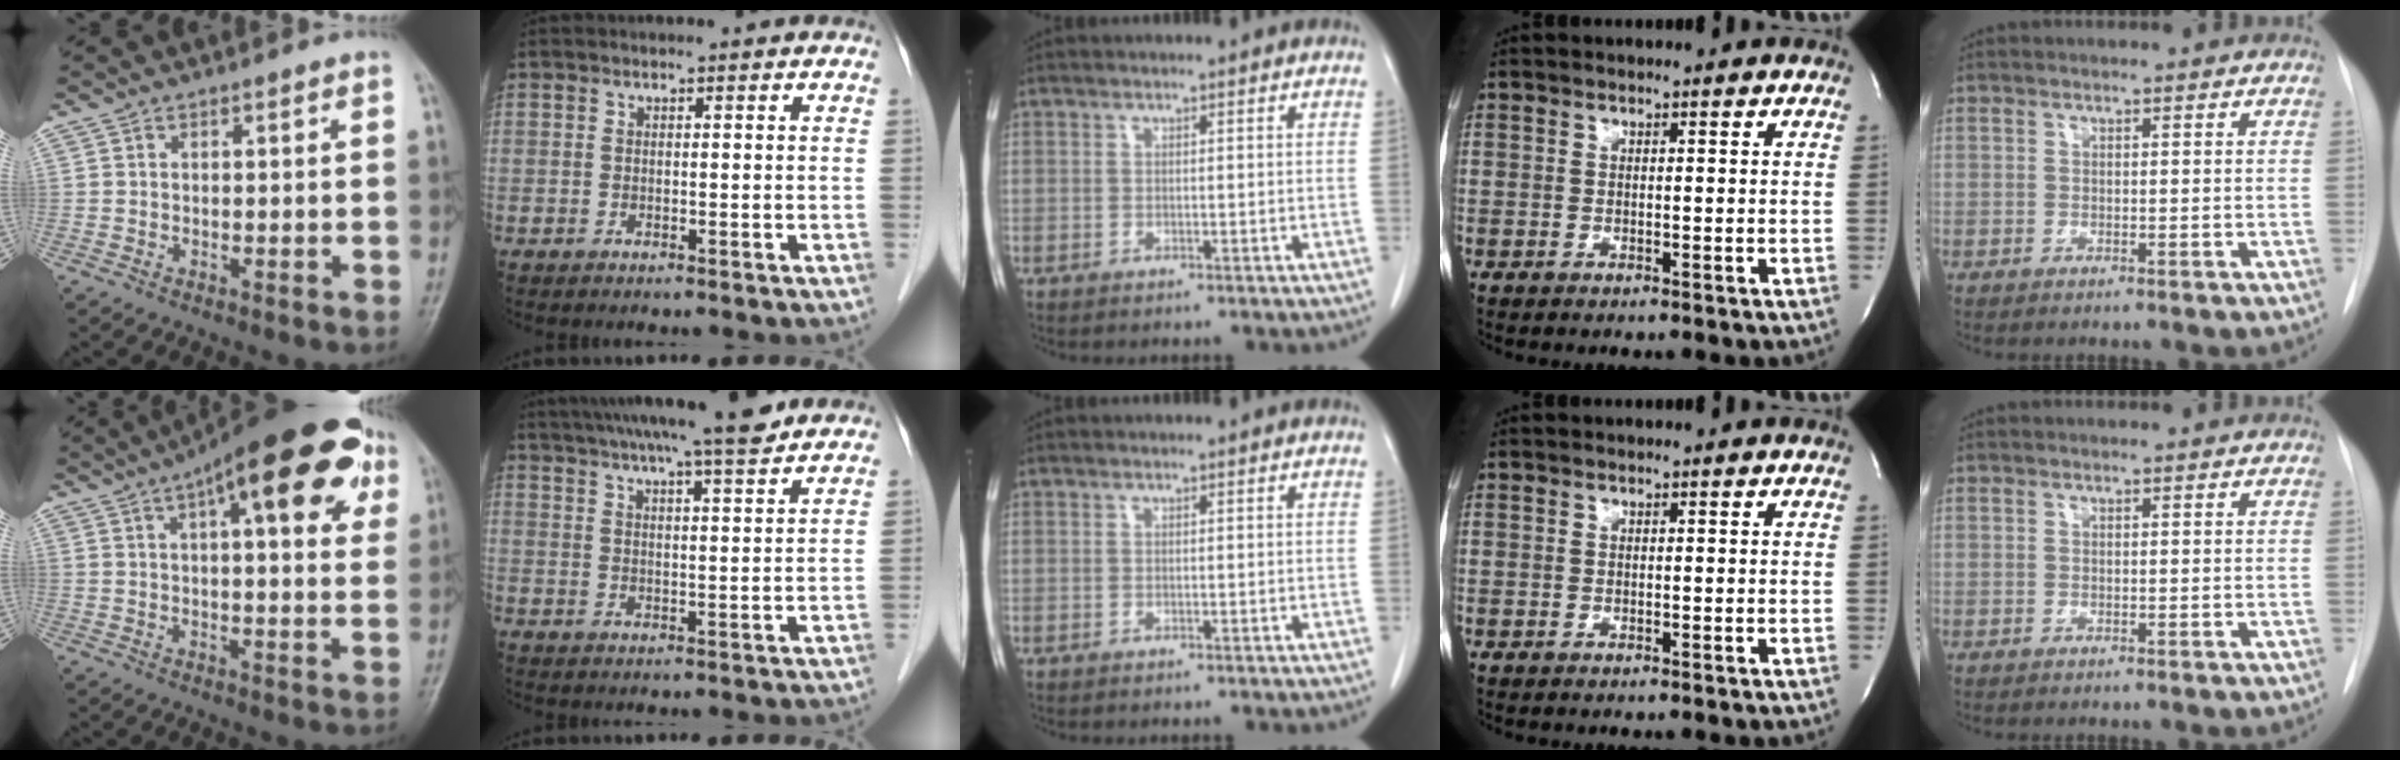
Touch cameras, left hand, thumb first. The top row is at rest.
{"thumb": {"total": 23.2, "force": [10.4, 8.0, 19.2], "torque": [-0.254, 0.014, 0.140]}, "index": {"total": 14.3, "force": [12.2, 0.4, 7.3], "torque": [-0.123, 0.019, 0.175]}}